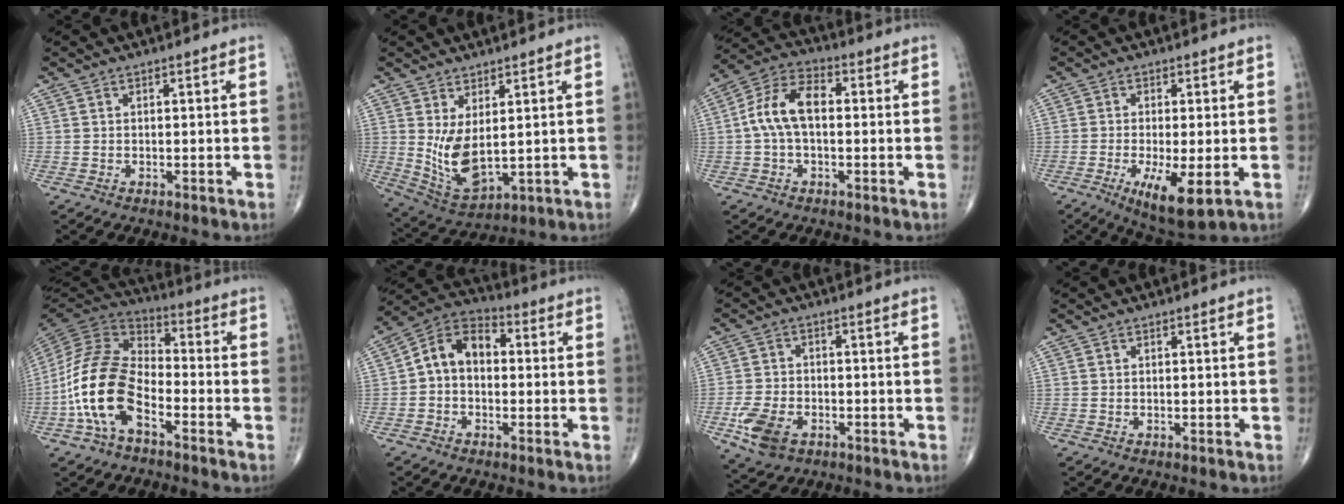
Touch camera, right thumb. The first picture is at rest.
{"total": 8.9, "force": [1.4, 4.1, 7.8], "torque": [-0.143, -0.025, 0.046]}
{"total": 10.0, "force": [0.2, 5.7, 8.2], "torque": [-0.160, 0.032, -0.004]}
{"total": 8.9, "force": [-2.8, 2.5, 8.1], "torque": [-0.137, -0.021, -0.042]}
{"total": 16.2, "force": [-6.0, 8.7, 12.3], "torque": [-0.244, 0.049, -0.124]}
{"total": 9.4, "force": [0.0, 6.6, 6.7], "torque": [-0.094, 0.034, -0.018]}
{"total": 8.3, "force": [-3.5, 5.3, 5.3], "torque": [-0.105, 0.008, -0.061]}
{"total": 0.0}